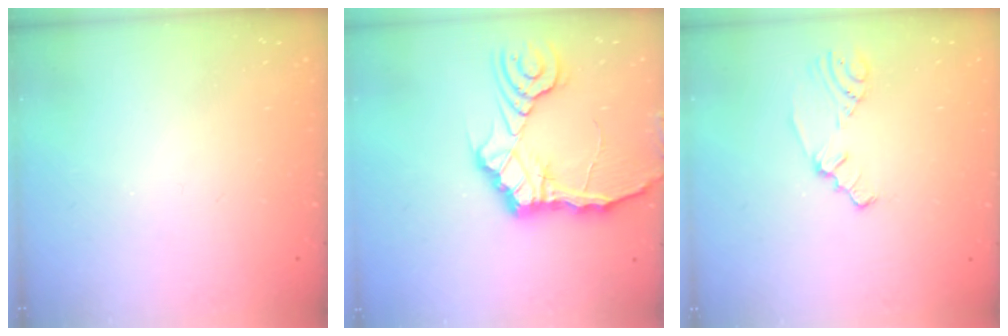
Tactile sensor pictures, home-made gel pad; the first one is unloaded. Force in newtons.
{"total": 15.9, "press": 15.8, "slide": 2.1}
{"total": 2.0, "press": 1.4, "slide": 1.4}